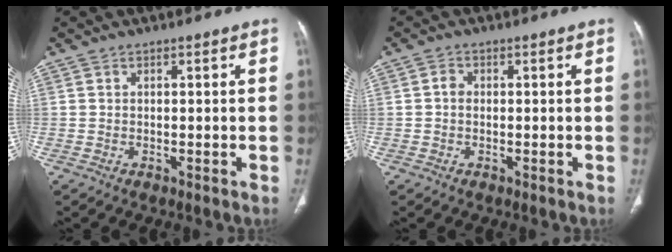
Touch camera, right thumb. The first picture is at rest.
{"total": 1.6, "force": [0.0, 1.3, 0.9], "torque": [-0.011, 0.004, -0.003]}